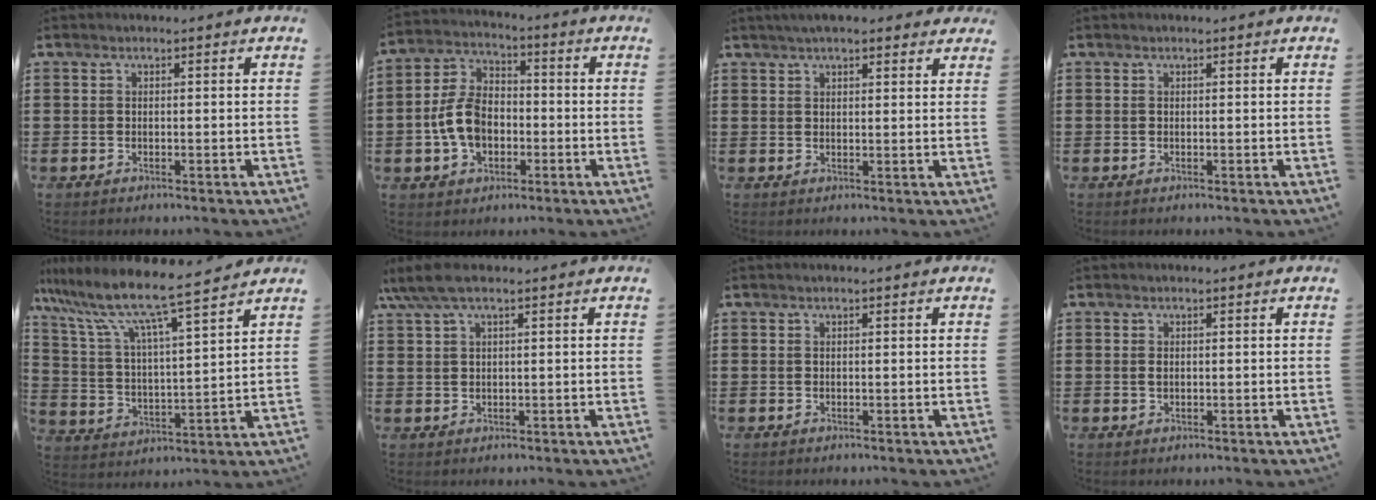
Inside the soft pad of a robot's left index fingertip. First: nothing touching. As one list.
[{"total": 8.7, "force": [-1.7, 6.0, 6.1], "torque": [-0.152, 0.008, -0.037]}, {"total": 3.8, "force": [3.1, 1.0, 1.9], "torque": [-0.045, 0.005, 0.056]}, {"total": 0.0}, {"total": 9.0, "force": [7.8, 0.1, 4.5], "torque": [-0.119, -0.051, 0.128]}, {"total": 4.9, "force": [2.7, 1.2, 3.8], "torque": [-0.093, 0.002, 0.047]}, {"total": 0.0}, {"total": 0.7, "force": [0.1, 0.4, 0.6], "torque": [-0.014, -0.001, 0.002]}]